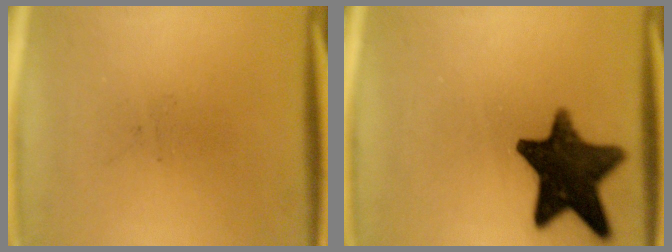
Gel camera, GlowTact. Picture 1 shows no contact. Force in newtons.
{"total": 14.5}